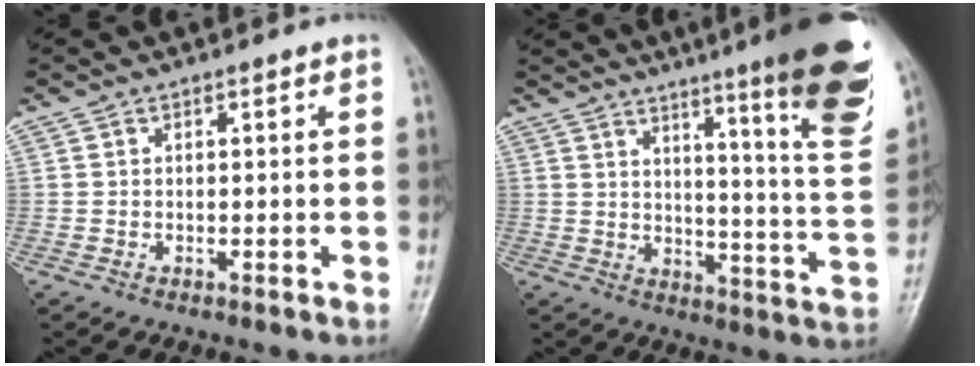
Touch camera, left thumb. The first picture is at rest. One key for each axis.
{"total": 22.8, "fx": 14.1, "fy": 2.3, "fz": 17.7, "tx": -0.212, "ty": -0.077, "tz": 0.184}